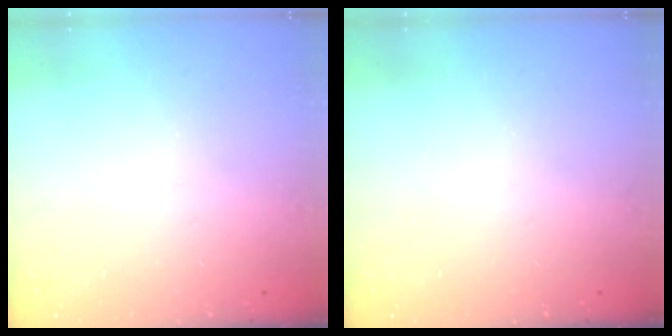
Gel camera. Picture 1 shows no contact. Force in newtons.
{"total": 0.0}